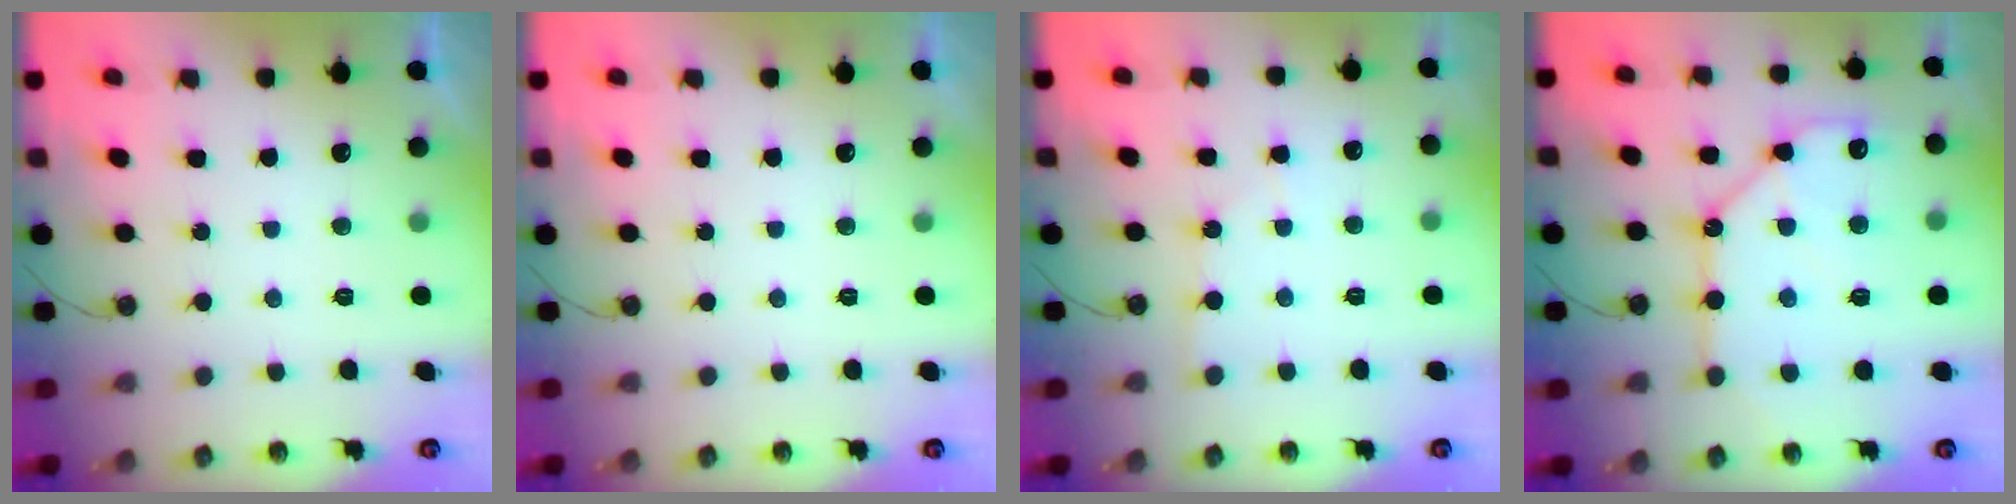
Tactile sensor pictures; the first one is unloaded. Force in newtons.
{"total": 0.0}
{"total": 2.7, "press": 2.7, "slide": 0.3}
{"total": 13.6, "press": 13.5, "slide": 1.3}